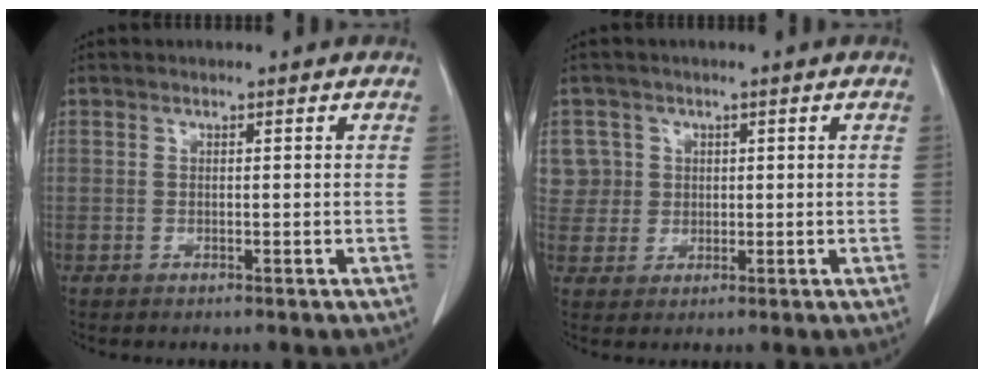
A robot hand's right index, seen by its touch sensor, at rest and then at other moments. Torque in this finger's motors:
{"motor_torque": [0.08, 0.03, 0.04, 0.01]}